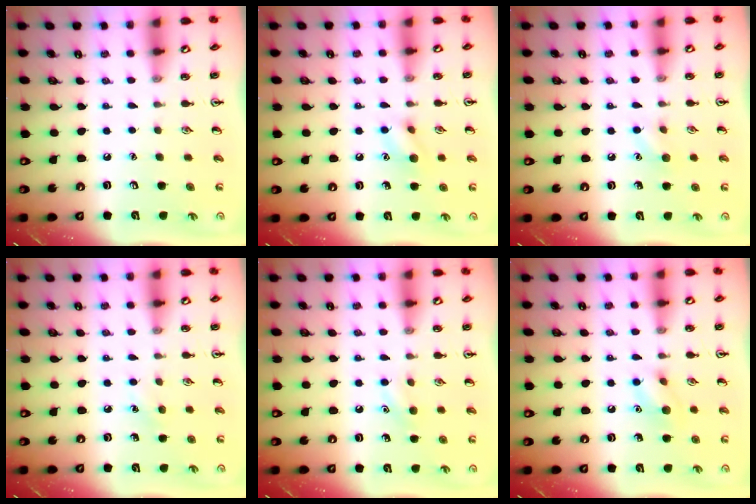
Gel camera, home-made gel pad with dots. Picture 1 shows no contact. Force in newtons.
{"total": 7.9, "press": 7.8, "slide": 1.1}
{"total": 6.3, "press": 6.0, "slide": 2.0}
{"total": 5.3, "press": 5.0, "slide": 1.6}
{"total": 5.9, "press": 5.6, "slide": 1.9}
{"total": 7.8, "press": 7.6, "slide": 1.5}